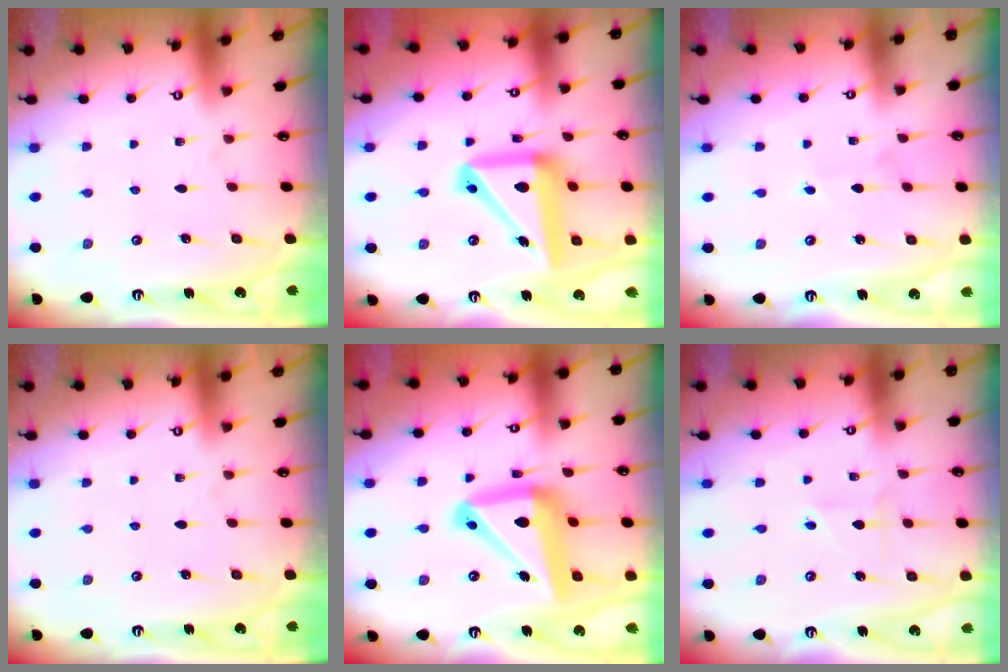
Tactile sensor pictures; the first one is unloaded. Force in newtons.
{"total": 17.5, "press": 17.3, "slide": 2.6}
{"total": 1.7, "press": 1.7, "slide": 0.1}
{"total": 0.0}
{"total": 19.1, "press": 19.0, "slide": 2.2}
{"total": 2.0, "press": 2.0, "slide": 0.5}